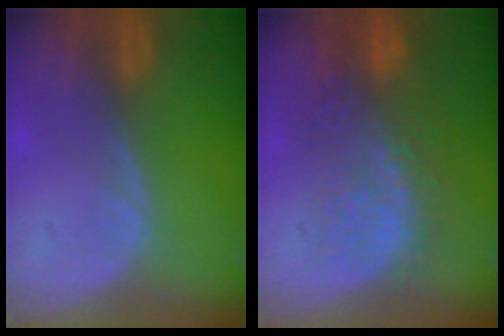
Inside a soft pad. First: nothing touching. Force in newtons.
{"total": 11.1, "press": 9.7, "slide": 5.5}